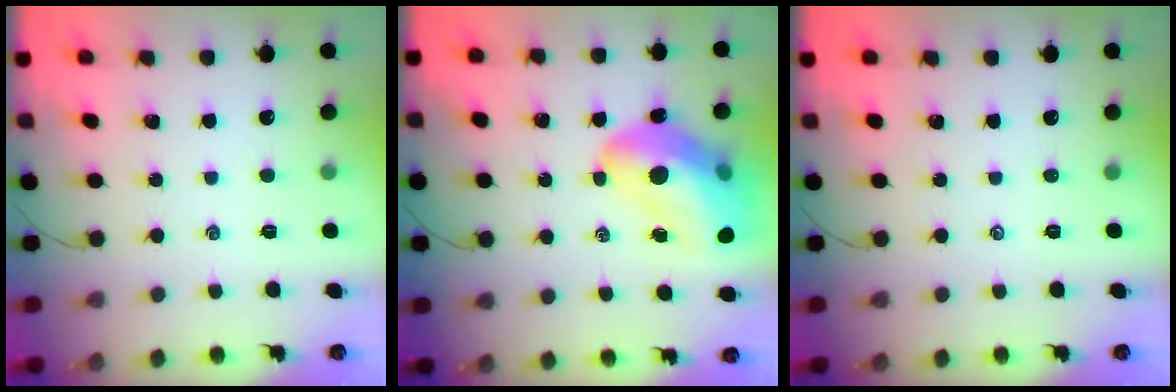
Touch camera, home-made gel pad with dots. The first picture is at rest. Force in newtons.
{"total": 19.3, "press": 18.6, "slide": 5.0}
{"total": 0.0}